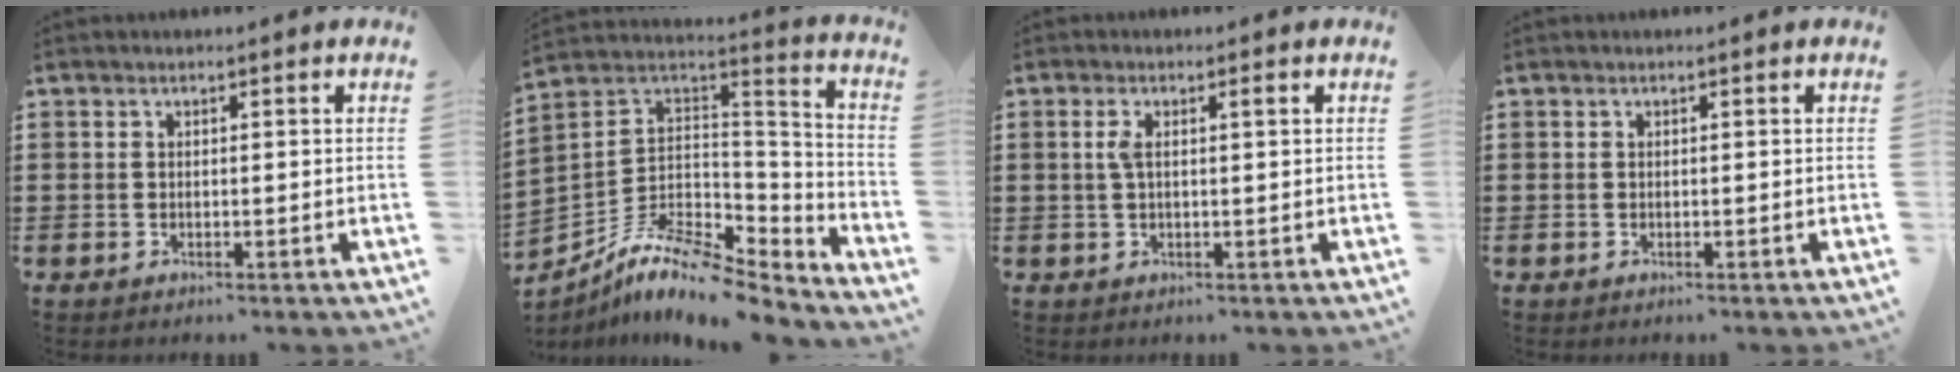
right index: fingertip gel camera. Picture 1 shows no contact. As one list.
[{"total": 9.9, "force": [-7.8, 3.7, 4.8], "torque": [-0.102, 0.010, -0.154]}, {"total": 2.5, "force": [0.6, 0.5, 2.3], "torque": [-0.046, 0.002, 0.007]}, {"total": 0.0}]